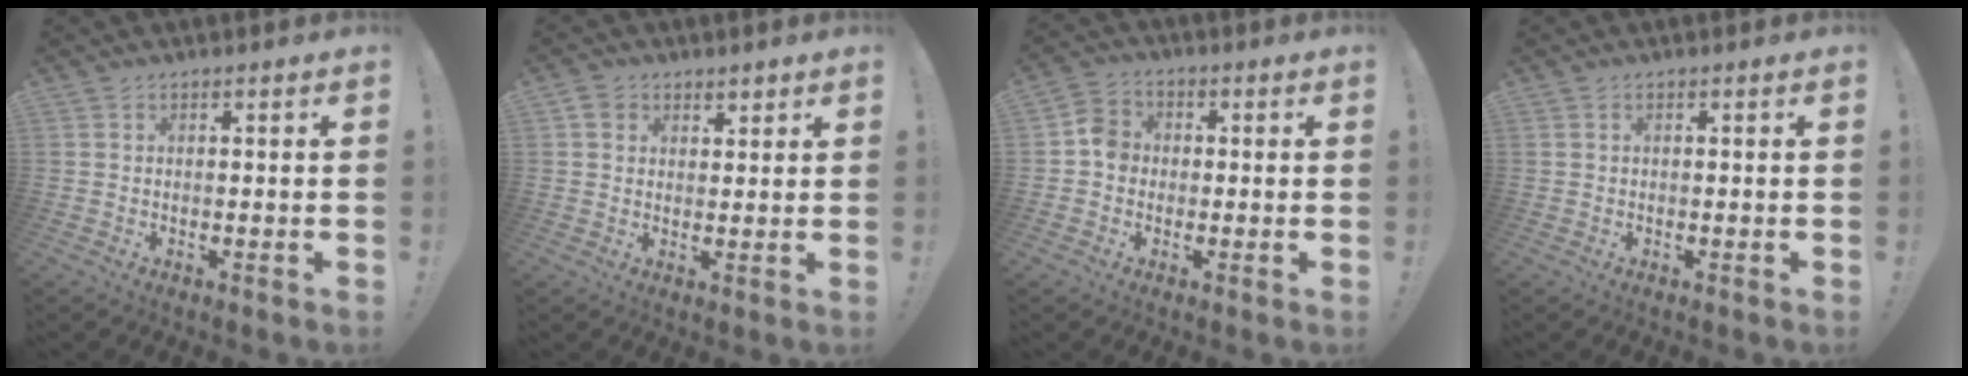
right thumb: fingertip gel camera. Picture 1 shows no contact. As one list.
[{"total": 4.2, "force": [2.7, 3.1, 0.9], "torque": [-0.006, -0.009, 0.048]}, {"total": 6.0, "force": [-1.2, 5.2, 2.8], "torque": [-0.042, 0.026, -0.018]}, {"total": 0.0}]